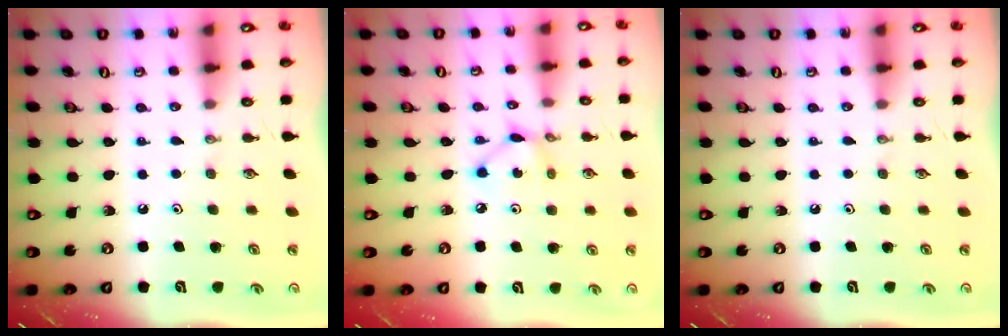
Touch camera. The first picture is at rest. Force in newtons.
{"total": 4.5, "press": 4.5, "slide": 0.2}
{"total": 0.0}